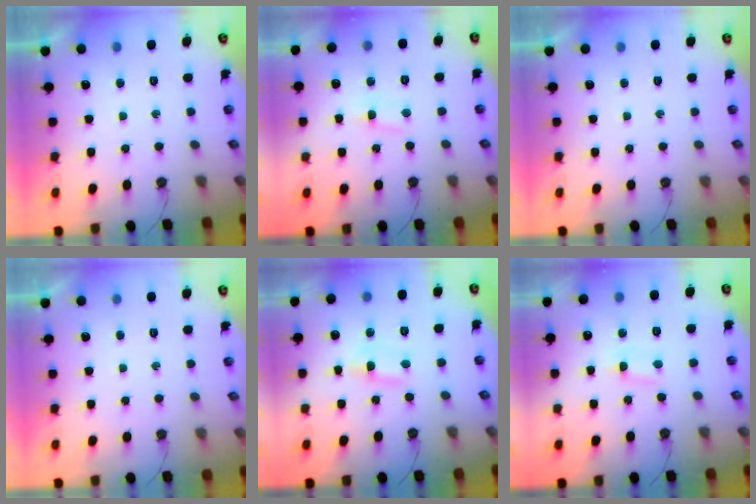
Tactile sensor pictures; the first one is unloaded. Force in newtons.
{"total": 2.7, "press": 2.7, "slide": 0.4}
{"total": 0.0}
{"total": 0.0}
{"total": 2.2, "press": 2.2, "slide": 0.3}
{"total": 2.1, "press": 2.1, "slide": 0.3}